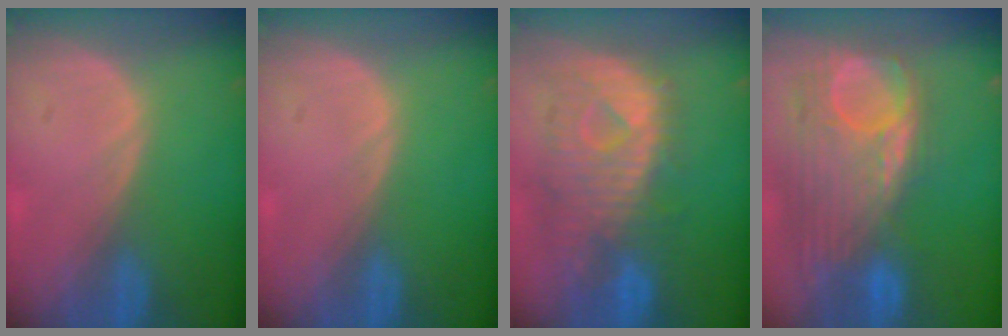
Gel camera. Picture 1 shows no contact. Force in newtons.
{"total": 0.0}
{"total": 10.6, "press": 9.5, "slide": 4.6}
{"total": 12.4, "press": 10.5, "slide": 6.5}